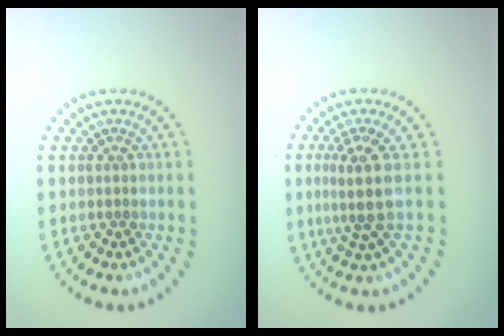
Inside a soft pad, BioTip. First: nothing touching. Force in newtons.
{"total": 3.4, "press": 2.5, "slide": 2.3}